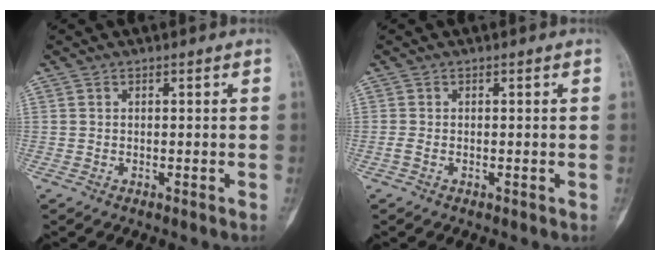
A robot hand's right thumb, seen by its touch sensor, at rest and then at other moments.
{"total": 1.1, "force": [-0.4, 0.6, 0.8], "torque": [-0.020, -0.001, -0.010]}